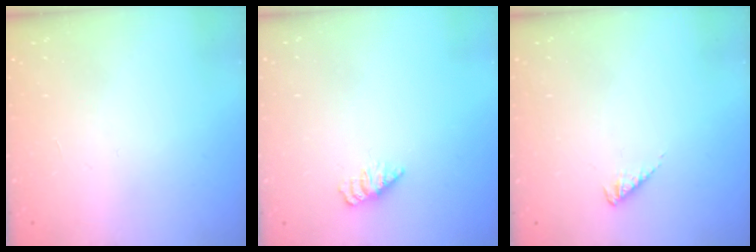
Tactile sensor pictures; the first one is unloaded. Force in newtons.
{"total": 2.2, "press": 2.2, "slide": 0.3}
{"total": 3.0, "press": 2.9, "slide": 0.5}